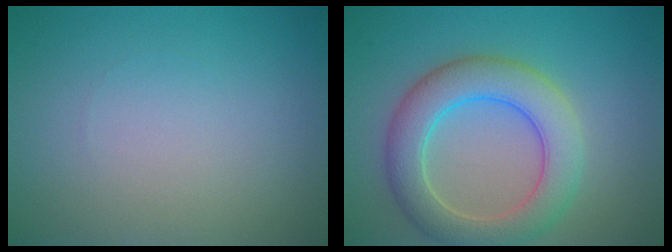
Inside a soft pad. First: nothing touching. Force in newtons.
{"total": 6.3, "press": 6.3, "slide": 0.5}